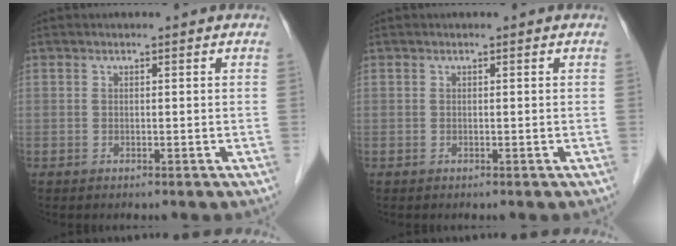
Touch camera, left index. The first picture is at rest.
{"total": 0.0}